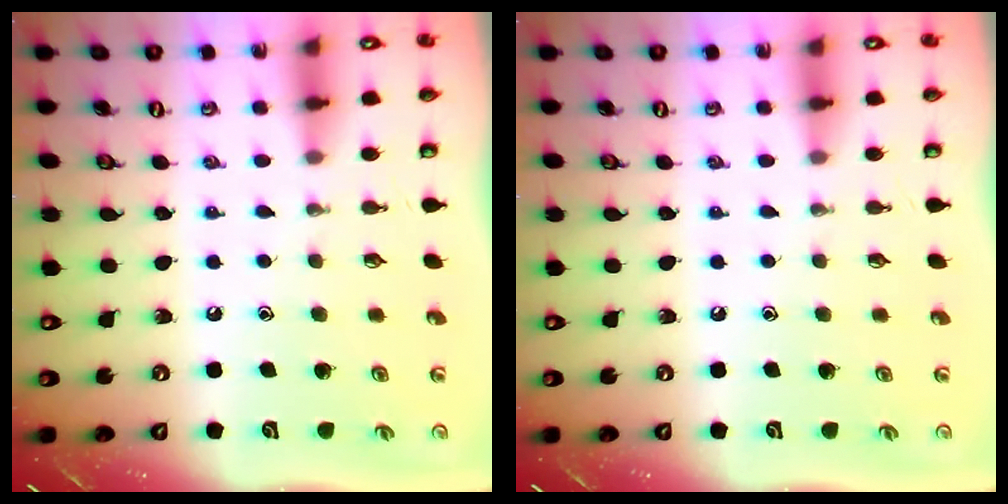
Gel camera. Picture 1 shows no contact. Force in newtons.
{"total": 0.0}